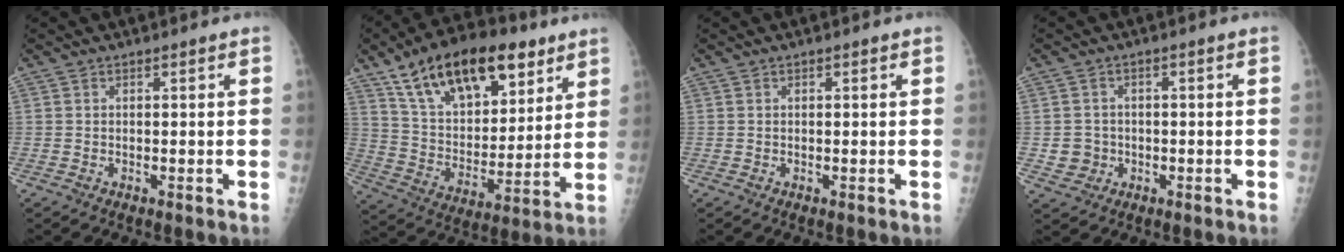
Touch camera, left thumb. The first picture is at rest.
{"total": 24.2, "force": [14.1, 12.0, 15.6], "torque": [-0.223, -0.030, 0.244]}
{"total": 0.0}
{"total": 3.6, "force": [-0.8, 3.5, 0.5], "torque": [0.008, 0.006, -0.010]}